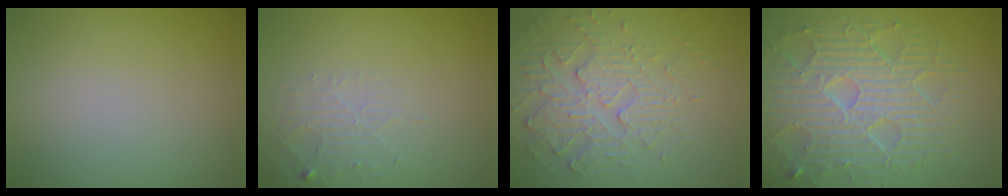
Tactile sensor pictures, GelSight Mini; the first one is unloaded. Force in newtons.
{"total": 1.9, "press": 1.9, "slide": 0.3}
{"total": 6.0, "press": 3.6, "slide": 4.8}
{"total": 8.4, "press": 6.1, "slide": 5.8}